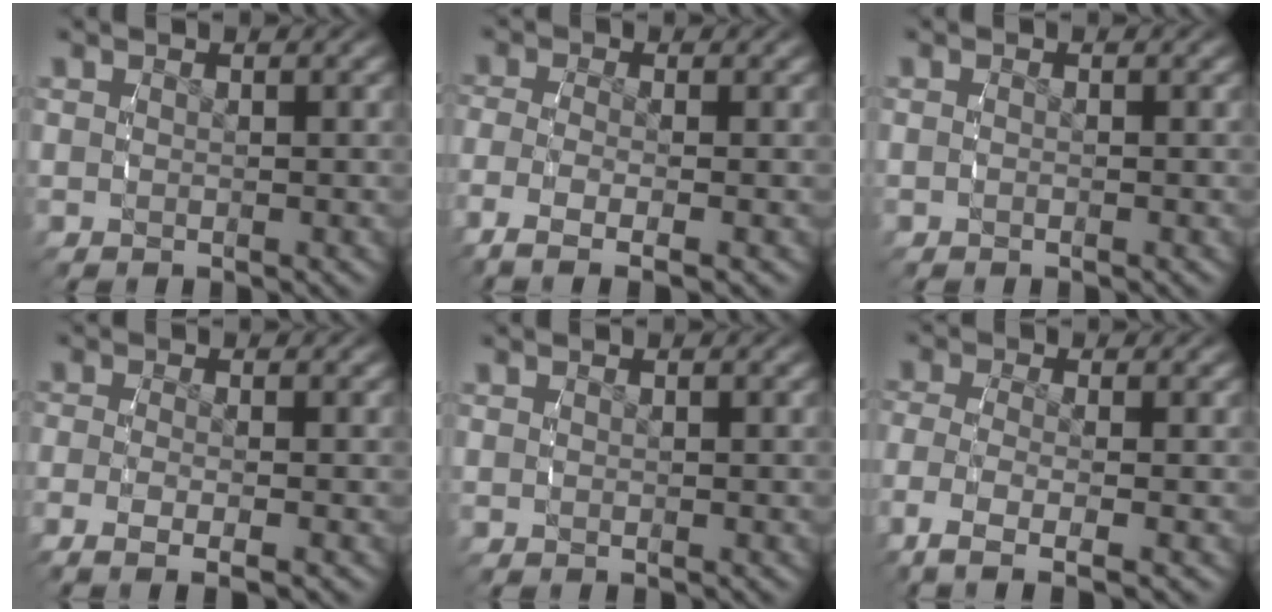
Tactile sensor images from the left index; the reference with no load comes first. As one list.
[{"total": 4.1, "force": [-2.4, 1.4, 3.1], "torque": [-0.080, -0.024, -0.028]}, {"total": 0.5, "force": [-0.5, -0.2, 0.0], "torque": [-0.001, 0.001, -0.012]}, {"total": 3.0, "force": [-1.9, 0.6, 2.3], "torque": [-0.051, -0.009, -0.030]}, {"total": 0.0}, {"total": 4.7, "force": [-2.6, 1.8, 3.4], "torque": [-0.092, -0.028, -0.029]}]